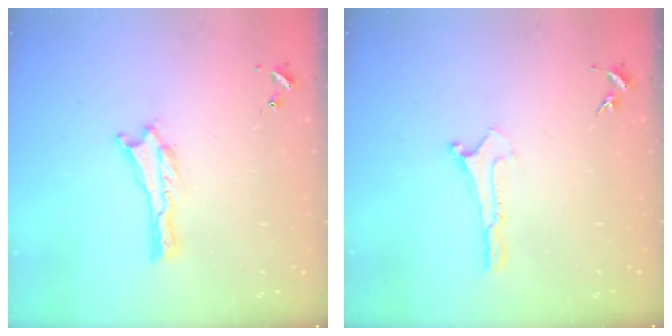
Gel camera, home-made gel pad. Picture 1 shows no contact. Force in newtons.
{"total": 0.0}